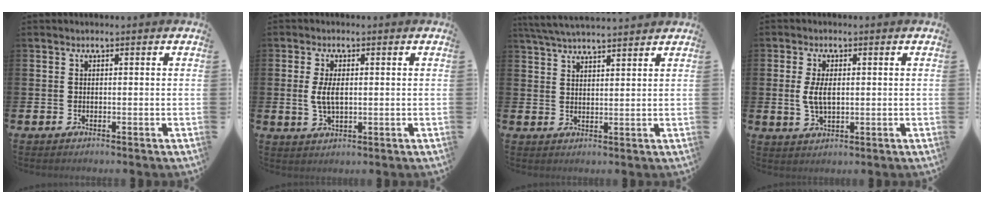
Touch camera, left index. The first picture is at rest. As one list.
[{"total": 3.8, "force": [0.3, 1.8, 3.3], "torque": [-0.053, 0.002, 0.001]}, {"total": 4.5, "force": [4.4, 0.1, 1.0], "torque": [-0.041, -0.012, 0.082]}, {"total": 4.0, "force": [0.4, 2.0, 3.4], "torque": [-0.056, 0.003, 0.003]}]